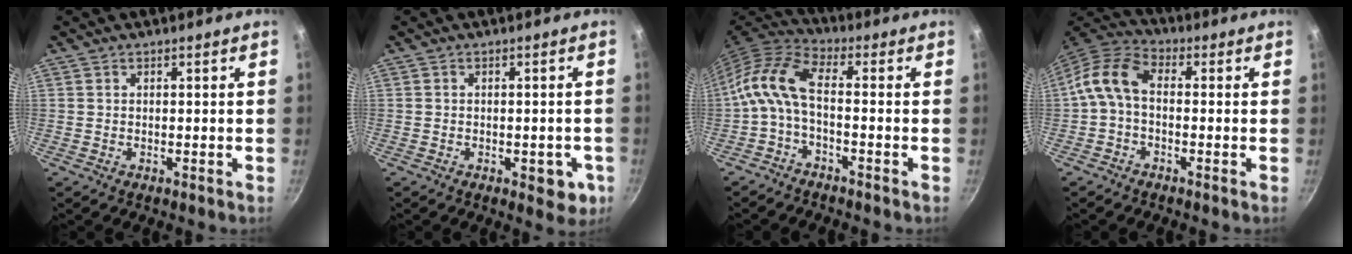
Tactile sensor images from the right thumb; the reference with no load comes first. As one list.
[{"total": 4.9, "force": [-1.8, 2.4, 3.8], "torque": [-0.024, 0.004, -0.019]}, {"total": 9.3, "force": [-1.7, 3.6, 8.4], "torque": [-0.182, 0.040, -0.047]}, {"total": 9.2, "force": [-0.2, 5.6, 7.3], "torque": [-0.143, 0.028, -0.019]}]